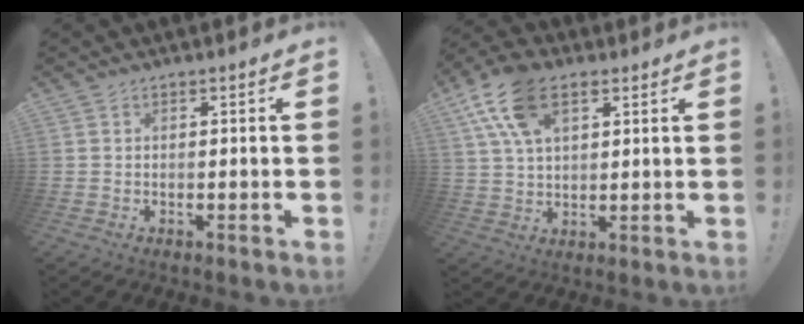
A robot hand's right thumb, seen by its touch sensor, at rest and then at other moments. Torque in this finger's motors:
{"motor_torque": [-0.29, 1.41, 0.51, 0.44, 0.00]}